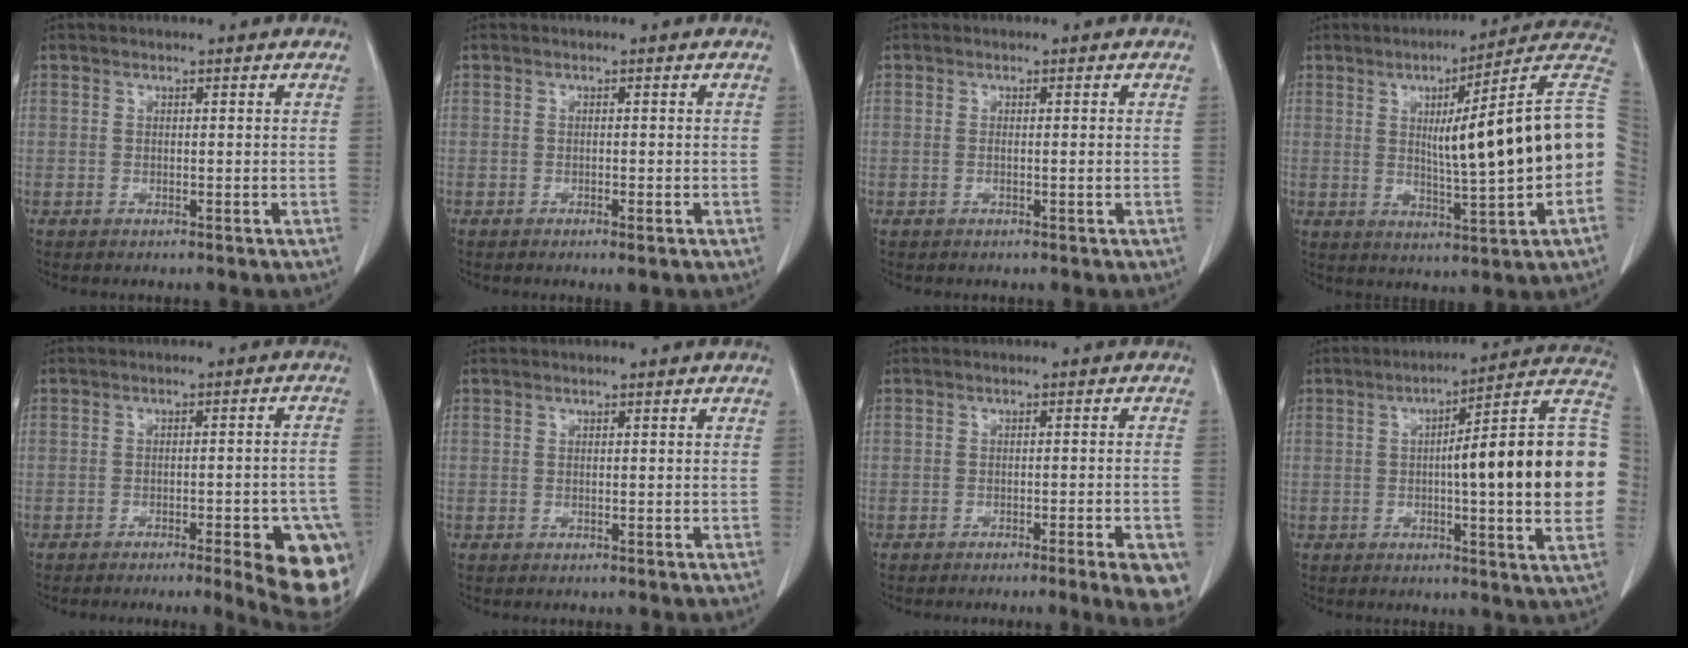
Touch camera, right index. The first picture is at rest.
{"total": 1.1, "force": [-0.7, 0.2, 0.9], "torque": [-0.017, -0.002, -0.007]}
{"total": 0.7, "force": [-0.2, -0.1, 0.6], "torque": [-0.010, 0.000, -0.001]}
{"total": 18.6, "force": [0.4, 0.0, 18.5], "torque": [-0.229, 0.021, 0.002]}
{"total": 13.1, "force": [-6.9, 2.2, 10.9], "torque": [-0.053, 0.018, -0.082]}
{"total": 0.0}
{"total": 8.3, "force": [-5.5, 1.0, 6.1], "torque": [-0.051, -0.001, -0.074]}
{"total": 21.5, "force": [0.2, 2.2, 21.4], "torque": [-0.209, 0.040, 0.001]}